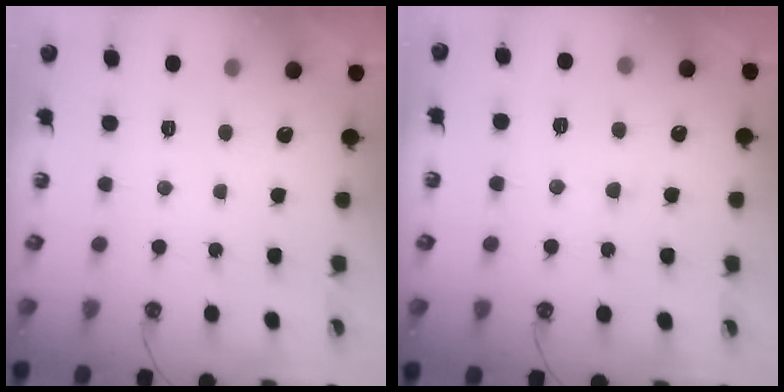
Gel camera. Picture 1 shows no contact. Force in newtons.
{"total": 1.2, "press": 1.0, "slide": 0.7}